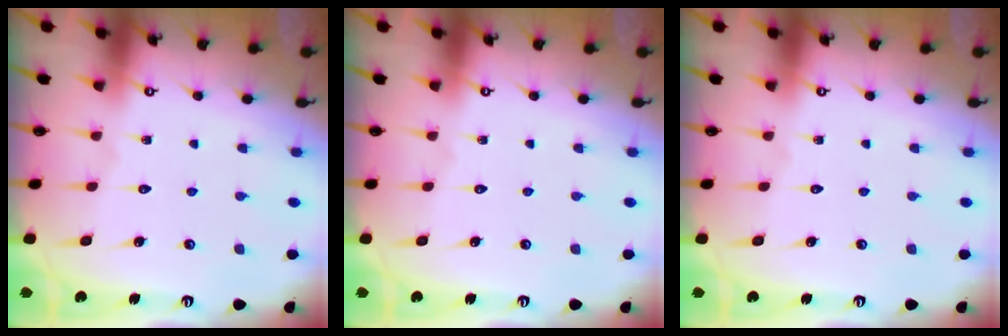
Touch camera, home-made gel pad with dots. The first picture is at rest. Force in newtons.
{"total": 0.0}
{"total": 0.0}